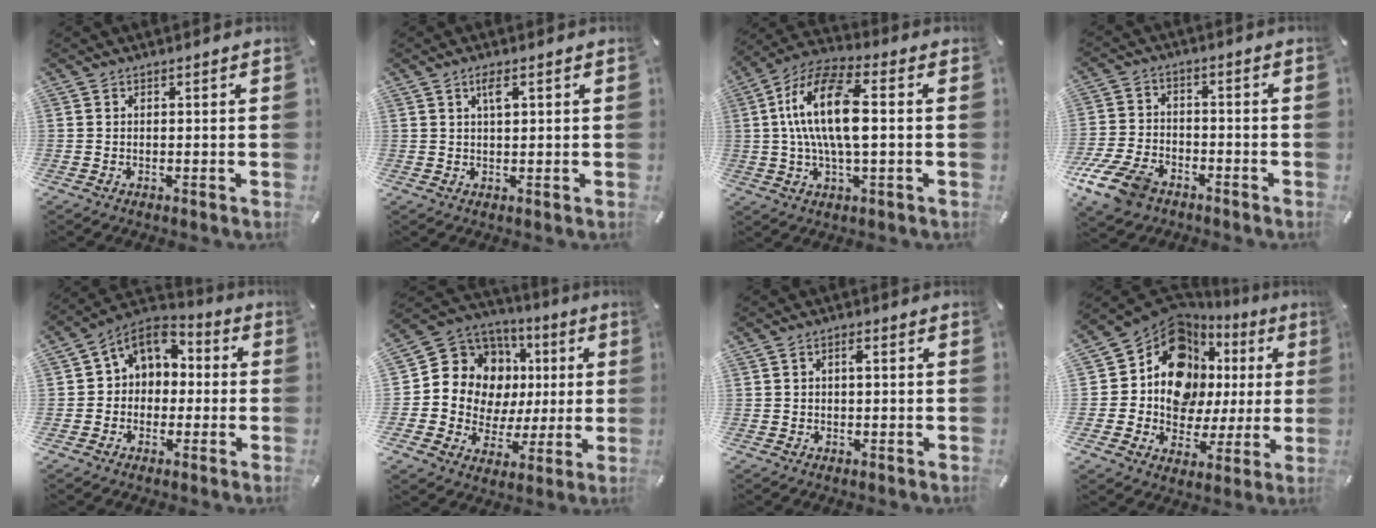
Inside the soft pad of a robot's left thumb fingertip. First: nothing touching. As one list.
[{"total": 2.9, "force": [1.2, 0.9, 2.5], "torque": [-0.053, 0.006, 0.018]}, {"total": 15.8, "force": [1.5, 6.3, 14.4], "torque": [-0.299, -0.004, 0.021]}, {"total": 11.5, "force": [-7.2, 6.8, 5.8], "torque": [-0.121, 0.036, -0.135]}, {"total": 8.3, "force": [1.5, 7.4, 3.4], "torque": [-0.062, 0.003, 0.027]}, {"total": 13.0, "force": [3.3, 11.8, 4.3], "torque": [-0.076, -0.042, 0.075]}, {"total": 1.5, "force": [0.2, 0.8, 1.3], "torque": [-0.026, 0.006, 0.002]}, {"total": 15.7, "force": [5.7, 12.3, 7.9], "torque": [-0.141, -0.065, 0.100]}]